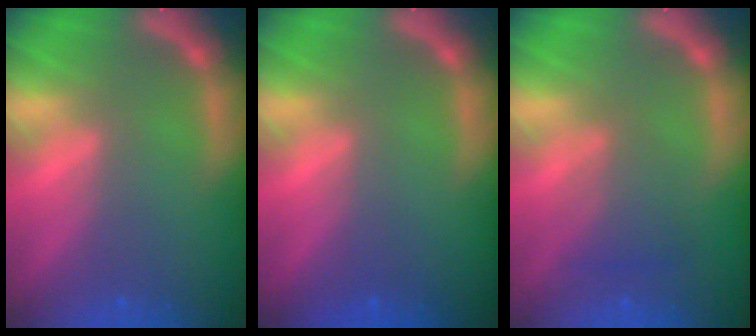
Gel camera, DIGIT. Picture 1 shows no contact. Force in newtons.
{"total": 0.0}
{"total": 3.0}